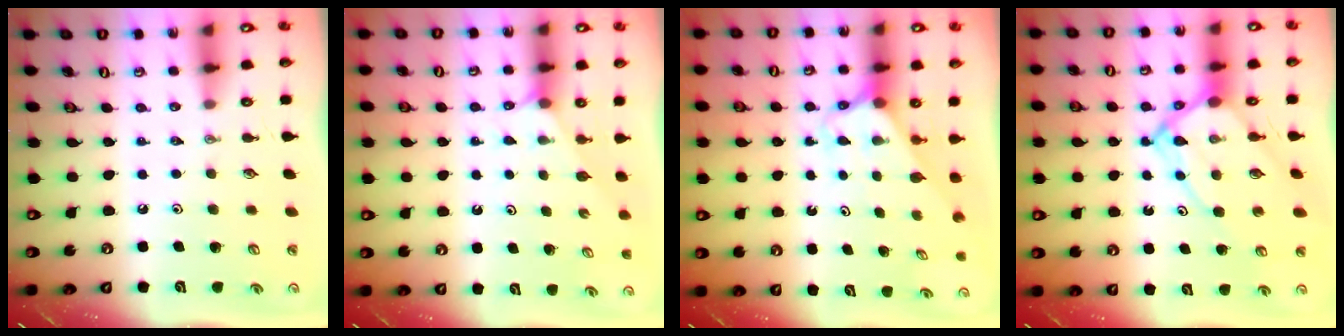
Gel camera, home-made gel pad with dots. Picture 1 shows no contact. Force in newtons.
{"total": 2.3, "press": 2.3, "slide": 0.4}
{"total": 2.5, "press": 2.5, "slide": 0.2}
{"total": 11.4, "press": 11.4, "slide": 1.1}